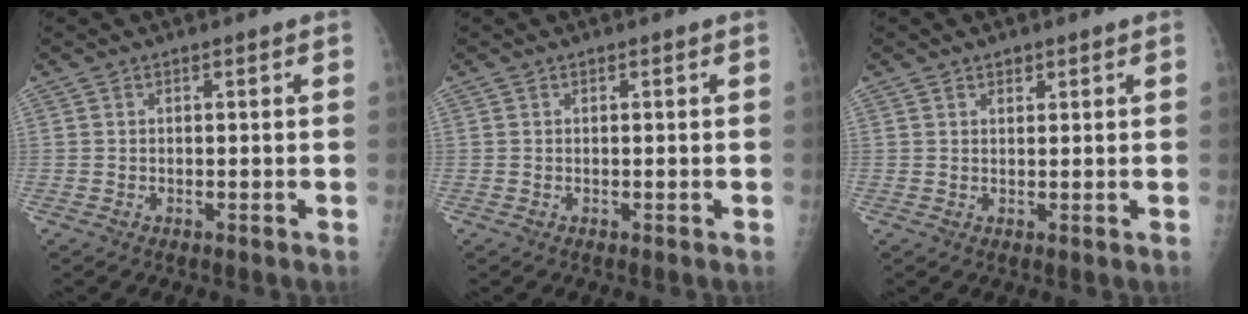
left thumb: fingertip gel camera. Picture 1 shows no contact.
{"total": 0.0}
{"total": 1.4, "force": [1.0, 0.9, 0.5], "torque": [0.002, -0.005, 0.013]}